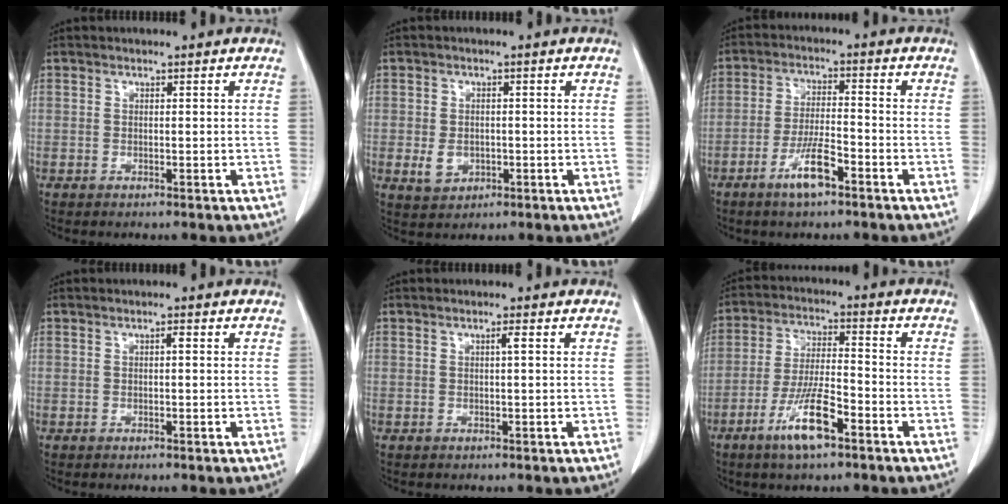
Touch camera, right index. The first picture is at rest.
{"total": 3.5, "force": [-0.7, 2.9, 1.8], "torque": [-0.032, -0.001, 0.000]}
{"total": 6.5, "force": [-3.9, 1.0, 5.1], "torque": [-0.101, -0.004, -0.073]}
{"total": 0.6, "force": [0.1, 0.1, 0.6], "torque": [-0.011, 0.001, 0.001]}
{"total": 0.8, "force": [0.2, -0.1, 0.8], "torque": [-0.014, 0.002, 0.003]}
{"total": 9.4, "force": [-5.3, 1.6, 7.5], "torque": [-0.149, -0.011, -0.098]}